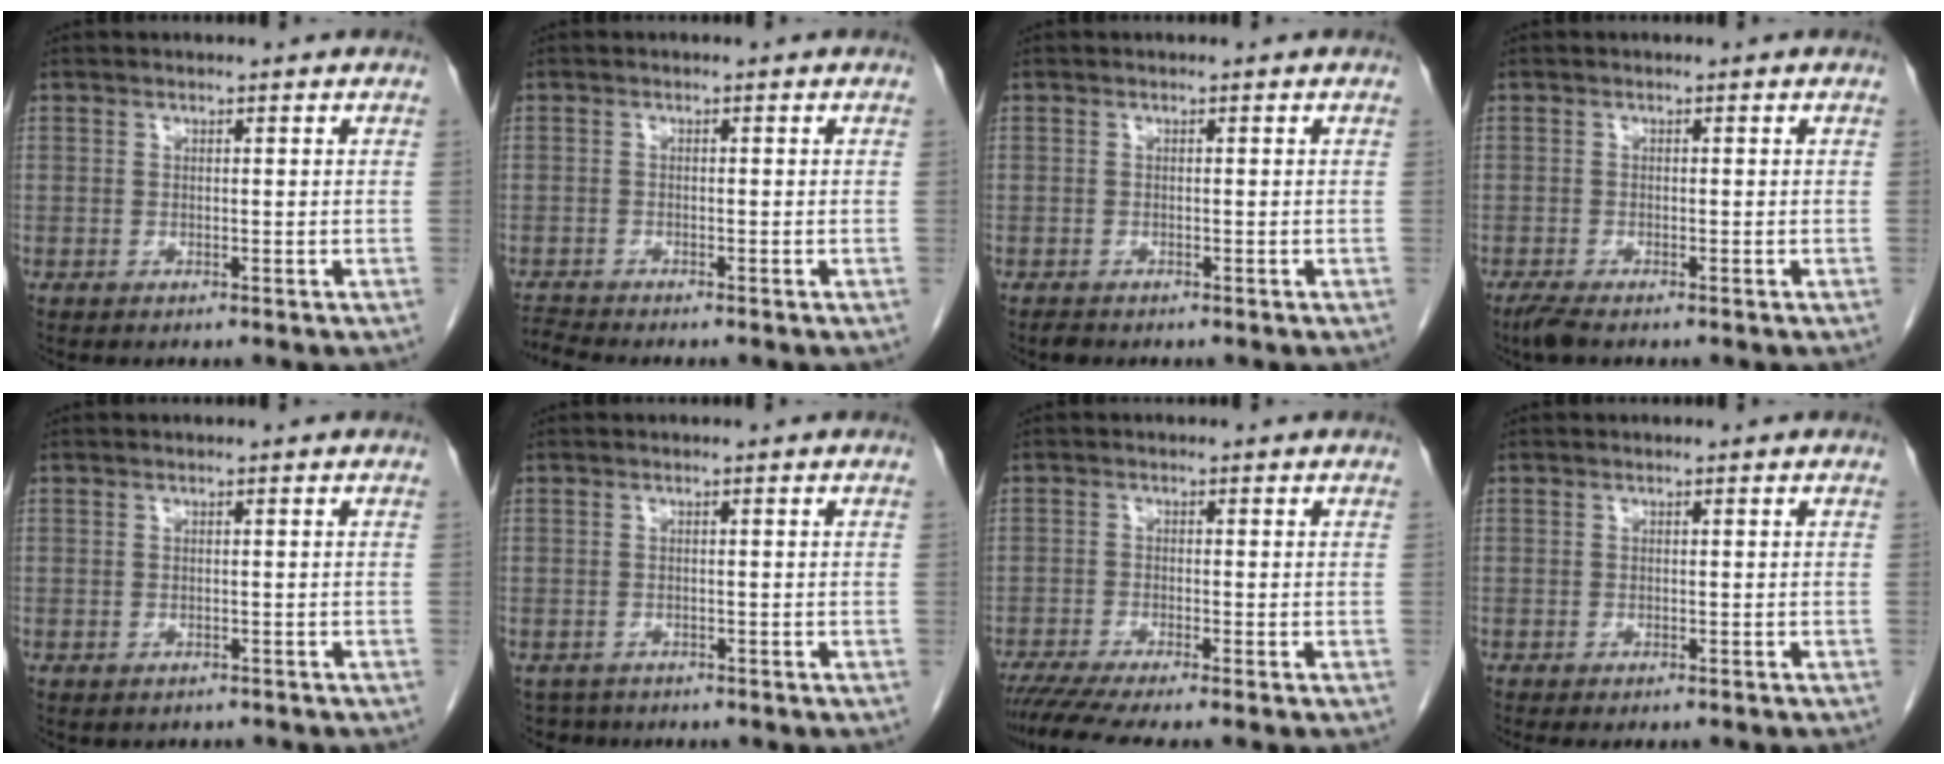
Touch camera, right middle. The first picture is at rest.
{"total": 2.2, "force": [-1.9, -0.9, -0.2], "torque": [-0.004, -0.016, -0.039]}
{"total": 0.7, "force": [-0.6, 0.2, 0.2], "torque": [-0.012, -0.002, -0.012]}
{"total": 2.2, "force": [-1.7, 0.3, 1.3], "torque": [-0.036, -0.009, -0.034]}
{"total": 1.8, "force": [-1.5, 1.0, 0.3], "torque": [-0.009, 0.000, -0.017]}
{"total": 2.7, "force": [-2.2, 1.5, -0.2], "torque": [0.000, 0.000, -0.036]}
{"total": 6.7, "force": [-5.6, -0.6, 3.5], "torque": [-0.052, -0.016, -0.093]}
{"total": 3.8, "force": [-3.4, 0.6, 1.7], "torque": [-0.017, -0.005, -0.044]}